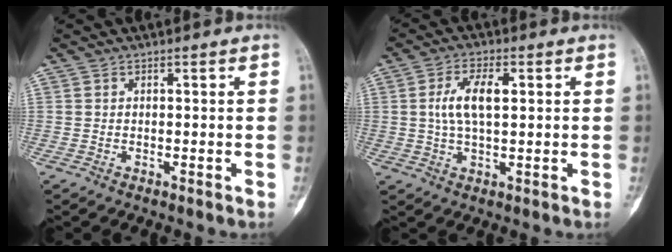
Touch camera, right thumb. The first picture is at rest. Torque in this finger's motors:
{"motor_torque": [0.02, 0.02, 0.88, 0.26, 0.09]}